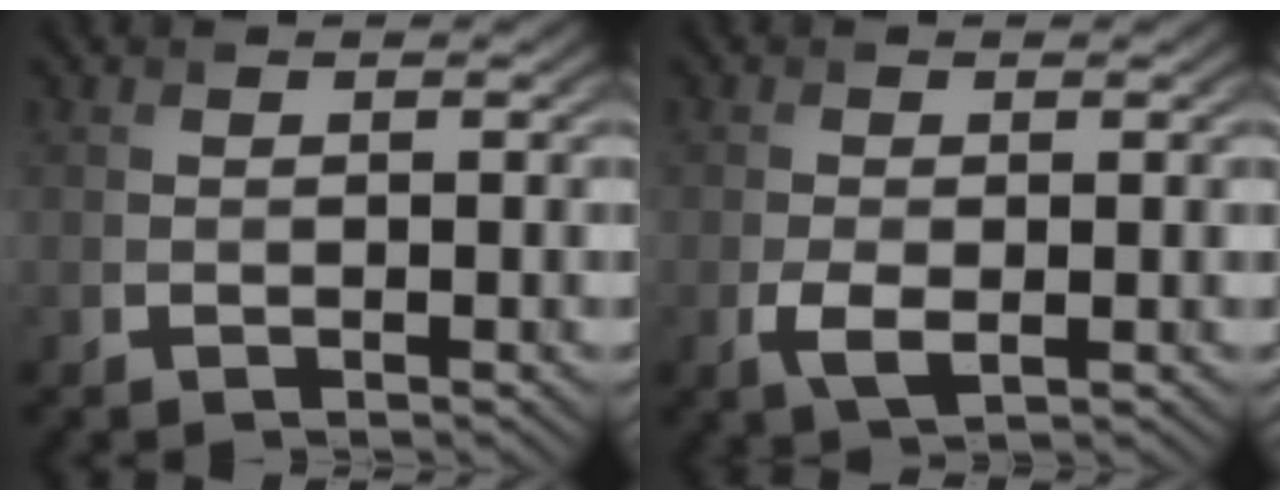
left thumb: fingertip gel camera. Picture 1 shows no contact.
{"total": 2.7, "force": [-0.7, 1.4, 2.3], "torque": [-0.055, -0.009, -0.013]}